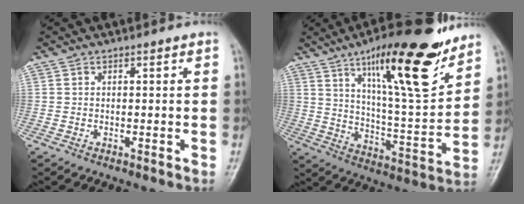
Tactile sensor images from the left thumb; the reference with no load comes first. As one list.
[{"total": 21.8, "force": [13.7, 5.0, 16.2], "torque": [-0.219, -0.070, 0.222]}]